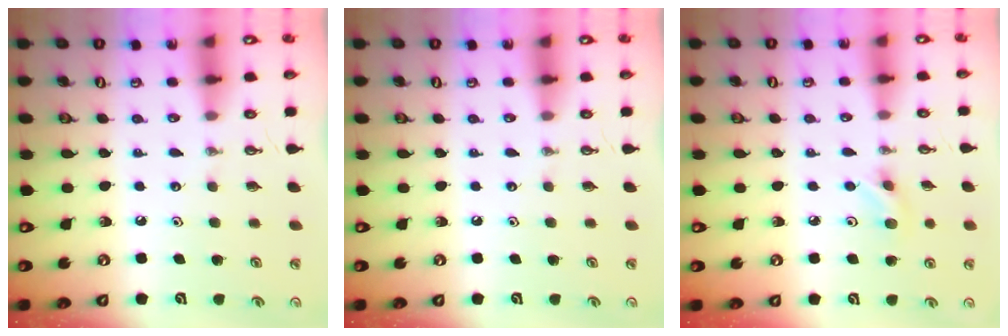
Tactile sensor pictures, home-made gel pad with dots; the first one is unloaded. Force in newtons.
{"total": 0.0}
{"total": 5.1, "press": 5.0, "slide": 0.9}